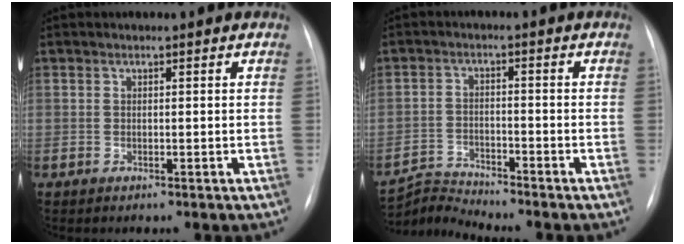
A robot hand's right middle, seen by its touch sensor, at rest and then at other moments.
{"total": 5.0, "force": [-4.5, -1.6, -1.7], "torque": [0.024, -0.012, -0.082]}